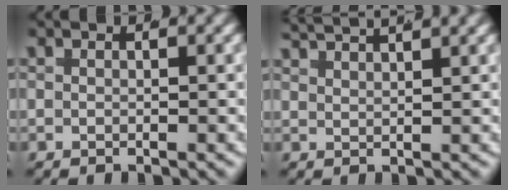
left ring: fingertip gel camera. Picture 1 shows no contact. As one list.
[{"total": 3.3, "force": [3.1, 0.3, 1.0], "torque": [-0.021, 0.007, 0.053]}]